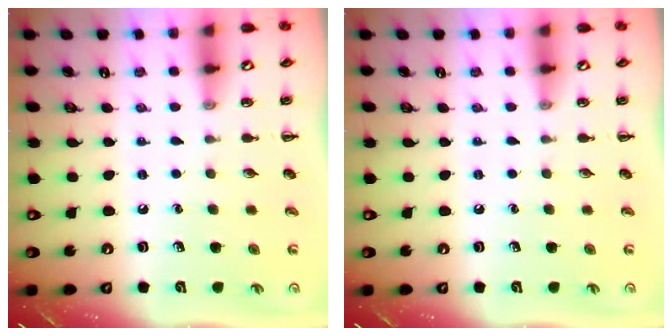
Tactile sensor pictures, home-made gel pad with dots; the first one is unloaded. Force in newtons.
{"total": 0.0}